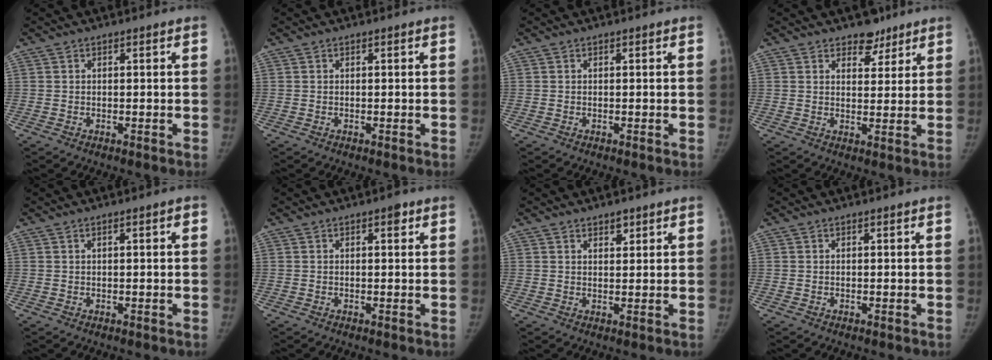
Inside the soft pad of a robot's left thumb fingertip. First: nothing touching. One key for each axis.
{"total": 0.0}
{"total": 0.0}
{"total": 5.0, "fx": 3.7, "fy": 2.9, "fz": 1.7, "tx": 0.004, "ty": -0.023, "tz": 0.056}
{"total": 1.4, "fx": 0.4, "fy": 0.2, "fz": 1.3, "tx": -0.023, "ty": 0.006, "tz": 0.006}
{"total": 1.5, "fx": 0.8, "fy": 0.7, "fz": 1.1, "tx": -0.010, "ty": 0.000, "tz": 0.008}
{"total": 2.2, "fx": 1.6, "fy": 1.1, "fz": 1.1, "tx": -0.006, "ty": -0.011, "tz": 0.025}
{"total": 0.0}